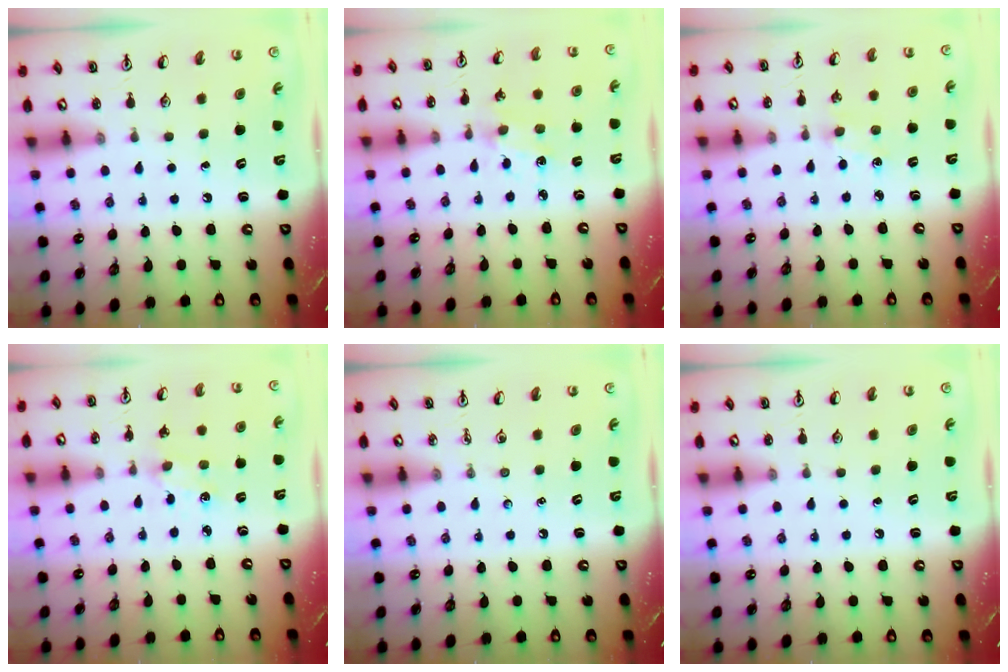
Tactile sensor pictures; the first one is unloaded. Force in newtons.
{"total": 2.3, "press": 2.3, "slide": 0.4}
{"total": 1.5, "press": 1.5, "slide": 0.3}
{"total": 2.5, "press": 2.4, "slide": 0.4}
{"total": 0.0}
{"total": 0.0}